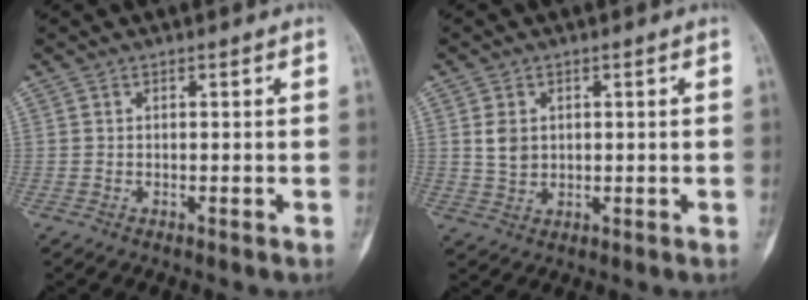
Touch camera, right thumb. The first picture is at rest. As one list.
[{"total": 3.8, "force": [0.9, 2.9, 2.2], "torque": [-0.029, -0.005, 0.022]}]